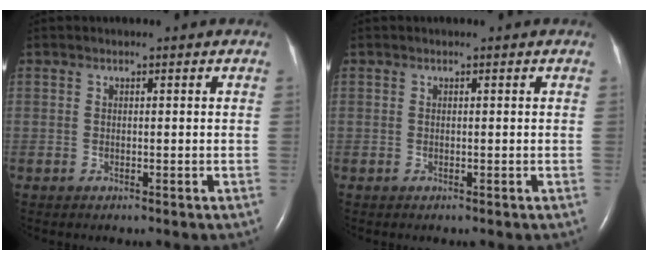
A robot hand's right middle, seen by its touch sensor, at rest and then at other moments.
{"total": 0.0}